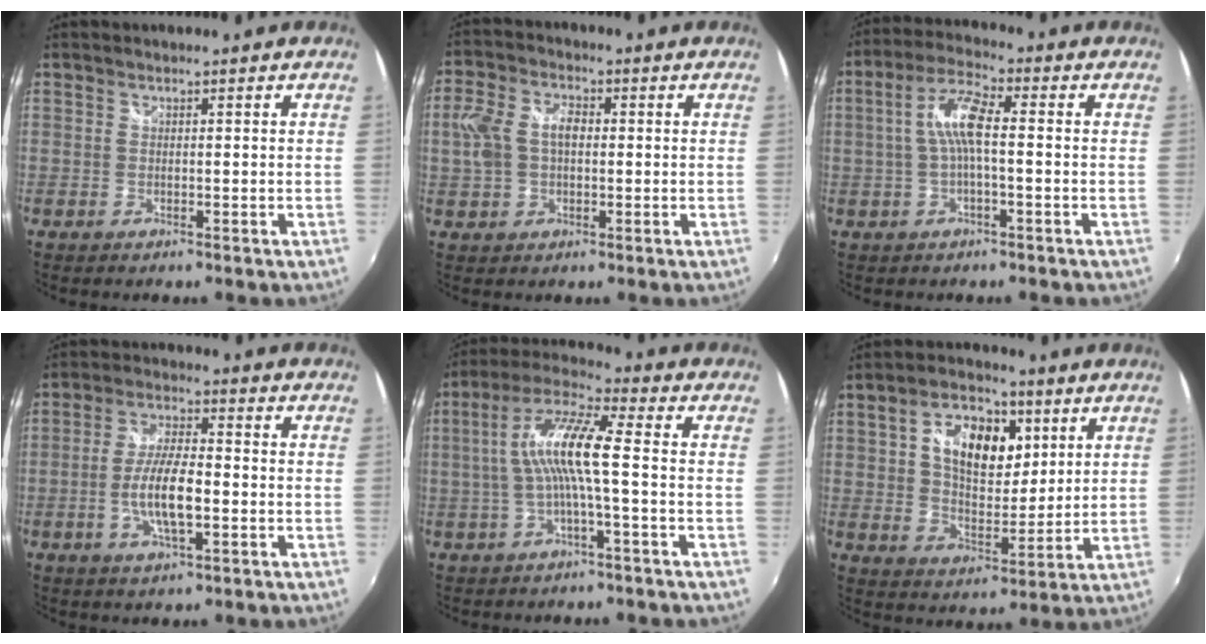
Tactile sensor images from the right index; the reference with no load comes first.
{"total": 8.0, "force": [0.3, 5.3, 5.9], "torque": [-0.126, 0.016, 0.007]}
{"total": 7.0, "force": [-0.3, 1.5, 6.8], "torque": [-0.142, 0.014, -0.005]}
{"total": 8.9, "force": [-2.3, 2.5, 8.2], "torque": [-0.162, -0.001, -0.042]}
{"total": 10.7, "force": [-0.7, 0.8, 10.7], "torque": [-0.214, 0.017, -0.012]}
{"total": 13.1, "force": [4.3, 7.8, 9.6], "torque": [-0.166, 0.015, 0.074]}